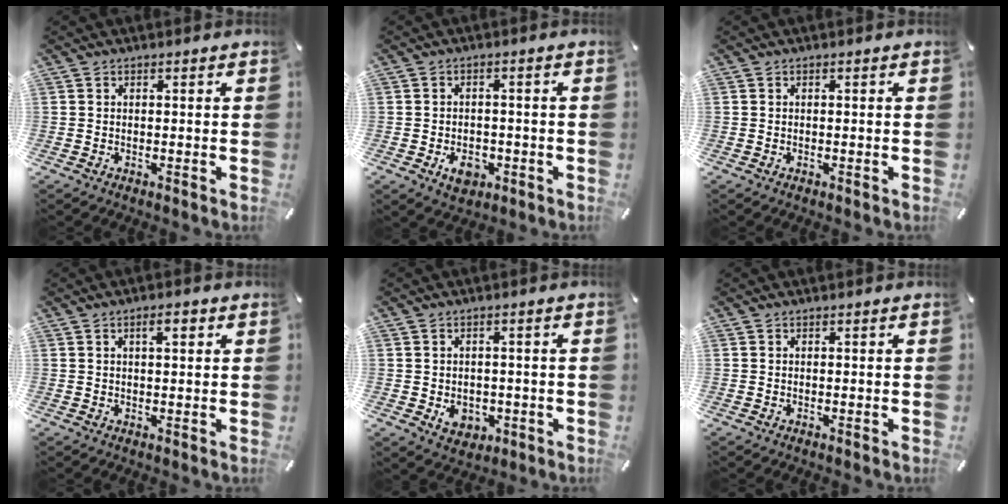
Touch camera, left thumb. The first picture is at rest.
{"total": 5.7, "force": [-2.2, 4.0, 3.3], "torque": [-0.056, 0.006, -0.039]}
{"total": 0.0}
{"total": 3.3, "force": [1.3, 1.2, 2.8], "torque": [-0.042, 0.002, 0.016]}
{"total": 4.9, "force": [-1.0, 4.2, 2.3], "torque": [-0.021, -0.003, -0.019]}
{"total": 0.0}